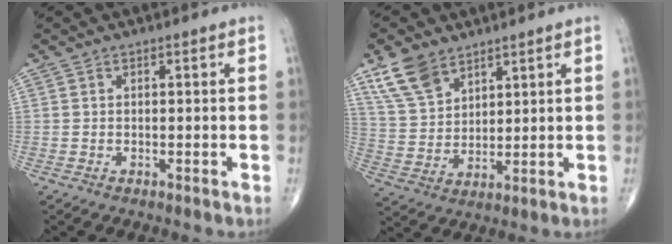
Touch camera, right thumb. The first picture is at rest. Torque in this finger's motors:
{"motor_torque": [-0.74, 0.99, -0.04, 0.23, 0.07]}